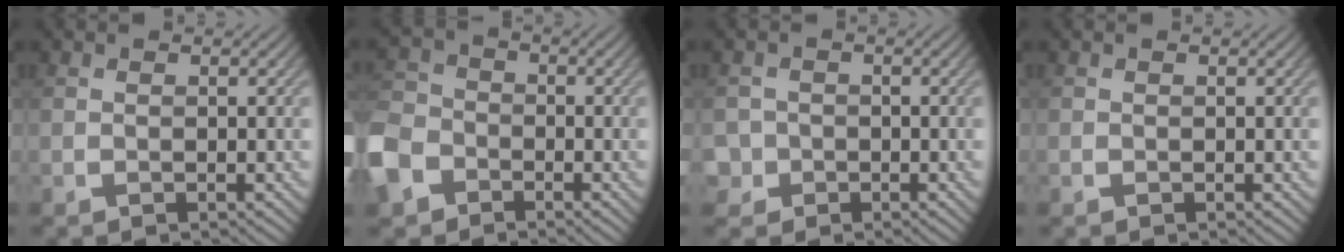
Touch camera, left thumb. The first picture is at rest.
{"total": 8.0, "force": [-4.5, 5.7, 3.5], "torque": [-0.109, -0.015, -0.112]}
{"total": 2.8, "force": [-1.1, 2.6, 0.2], "torque": [-0.004, 0.001, -0.030]}
{"total": 0.0}